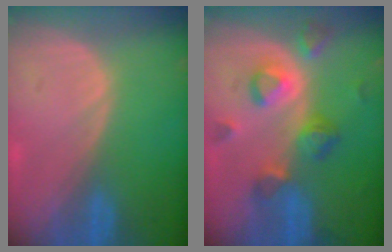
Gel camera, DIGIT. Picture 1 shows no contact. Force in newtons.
{"total": 7.4, "press": 7.3, "slide": 1.2}